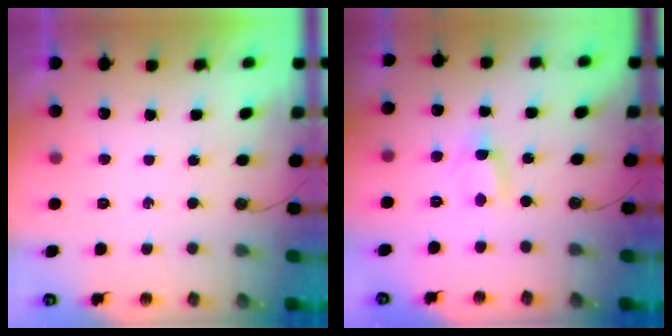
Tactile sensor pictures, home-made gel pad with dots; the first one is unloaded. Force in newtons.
{"total": 0.6, "press": 0.3, "slide": 0.5}